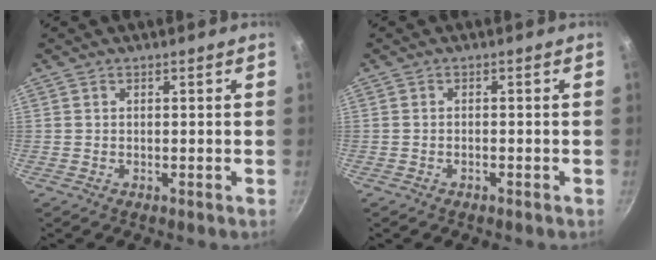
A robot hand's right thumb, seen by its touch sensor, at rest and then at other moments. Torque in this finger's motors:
{"motor_torque": [-0.37, 0.02, -0.22, 0.00, -0.02]}